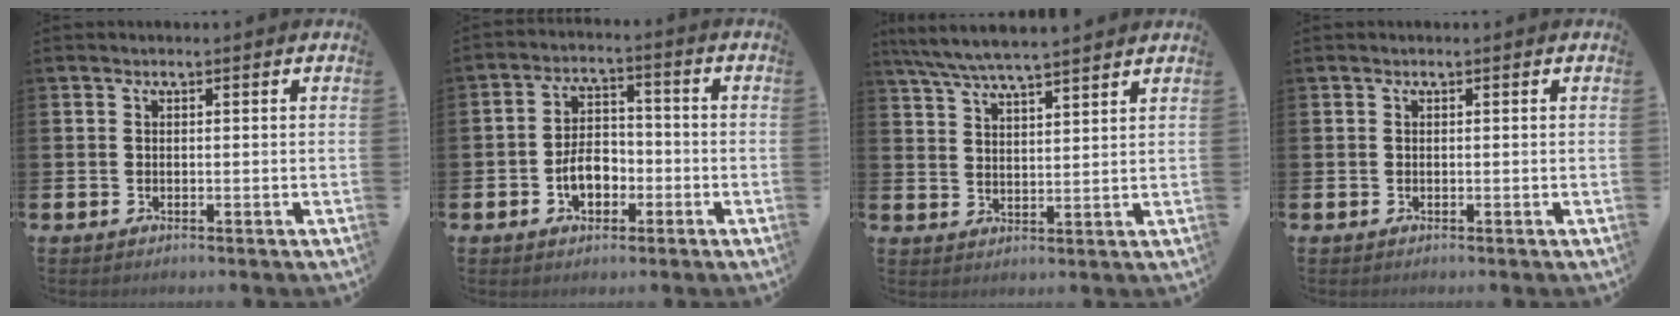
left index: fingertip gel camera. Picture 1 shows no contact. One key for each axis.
{"total": 5.2, "fx": -1.8, "fy": 3.4, "fz": 3.4, "tx": -0.050, "ty": 0.006, "tz": -0.038}
{"total": 6.1, "fx": 5.9, "fy": 0.1, "fz": 1.9, "tx": -0.061, "ty": -0.023, "tz": 0.107}
{"total": 0.0}